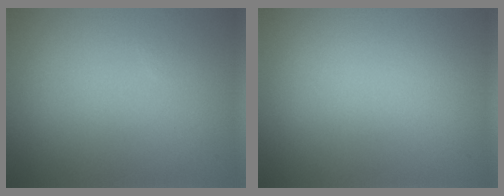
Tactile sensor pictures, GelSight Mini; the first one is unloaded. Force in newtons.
{"total": 0.0}